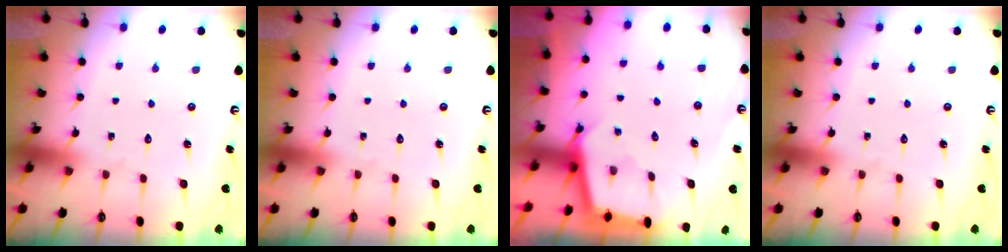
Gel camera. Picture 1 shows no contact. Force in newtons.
{"total": 0.0}
{"total": 2.5, "press": 2.5, "slide": 0.2}
{"total": 0.0}